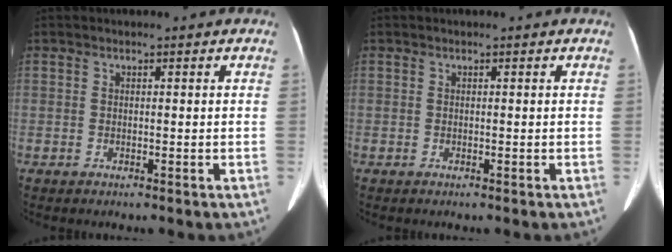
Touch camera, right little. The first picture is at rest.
{"total": 0.0}